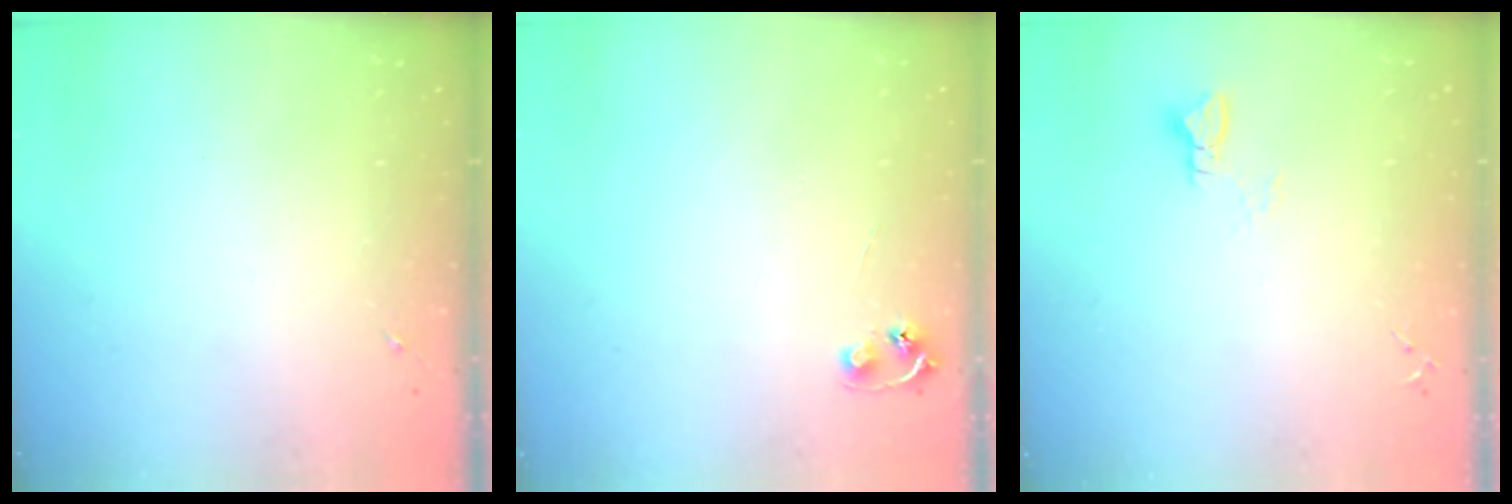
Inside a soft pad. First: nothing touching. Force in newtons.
{"total": 4.8, "press": 4.7, "slide": 0.5}
{"total": 3.0, "press": 3.0, "slide": 0.3}